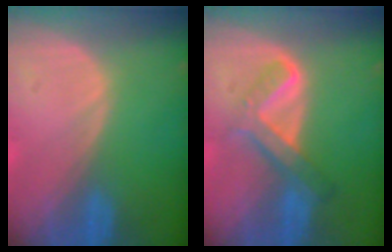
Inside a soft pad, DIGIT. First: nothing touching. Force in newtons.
{"total": 6.5, "press": 5.5, "slide": 3.3}